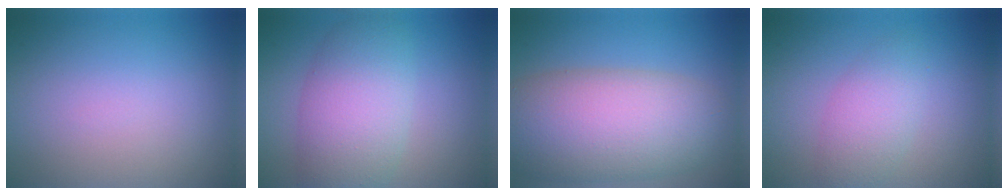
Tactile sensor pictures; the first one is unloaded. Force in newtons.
{"total": 7.0, "press": 7.0, "slide": 0.2}
{"total": 10.3, "press": 10.2, "slide": 0.7}
{"total": 3.3, "press": 3.3, "slide": 0.1}